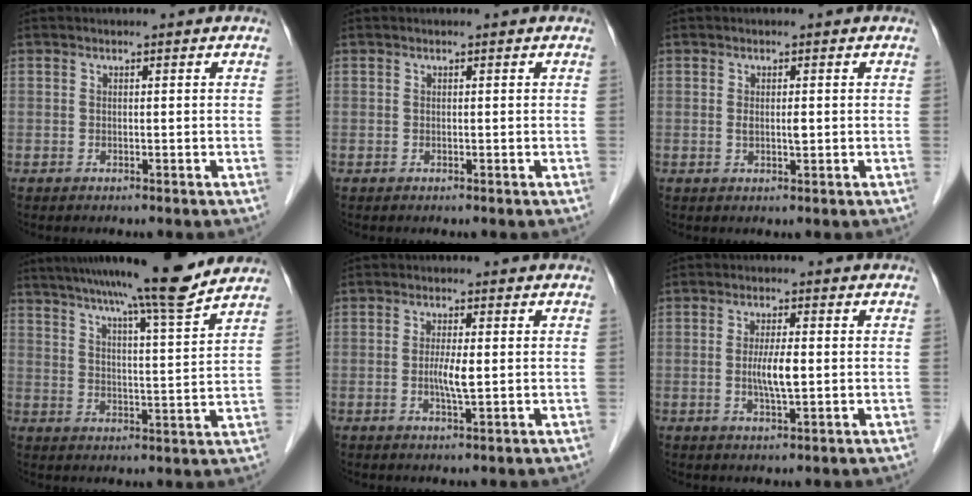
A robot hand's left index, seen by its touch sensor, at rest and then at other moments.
{"total": 0.0}
{"total": 1.6, "force": [0.1, 0.4, 1.6], "torque": [-0.031, -0.001, 0.002]}
{"total": 15.0, "force": [12.8, -0.8, 7.8], "torque": [-0.126, 0.002, 0.181]}
{"total": 3.2, "force": [-0.2, 0.2, 3.2], "torque": [-0.067, -0.005, -0.003]}
{"total": 4.3, "force": [-0.2, 0.5, 4.3], "torque": [-0.086, -0.006, -0.004]}